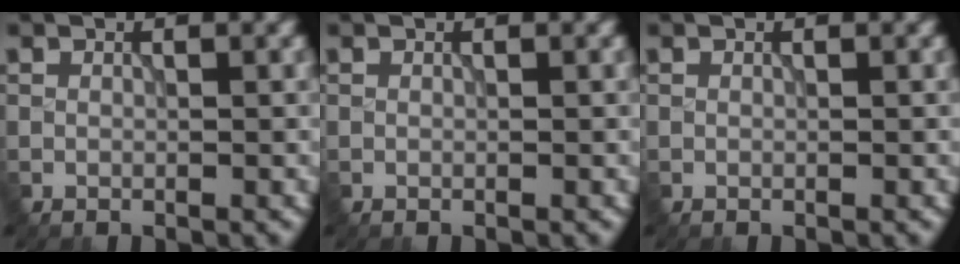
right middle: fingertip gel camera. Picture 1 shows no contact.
{"total": 0.0}
{"total": 0.0}